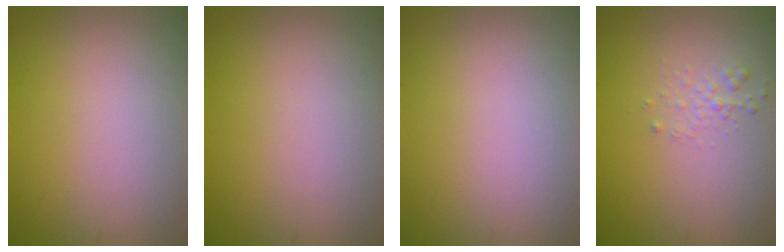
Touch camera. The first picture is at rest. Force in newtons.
{"total": 0.0}
{"total": 0.0}
{"total": 1.0, "press": 1.0, "slide": 0.1}